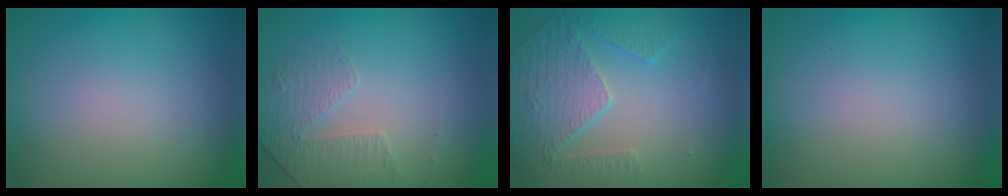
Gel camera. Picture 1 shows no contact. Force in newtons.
{"total": 1.8, "press": 1.4, "slide": 1.0}
{"total": 4.1, "press": 3.4, "slide": 2.2}
{"total": 0.0}